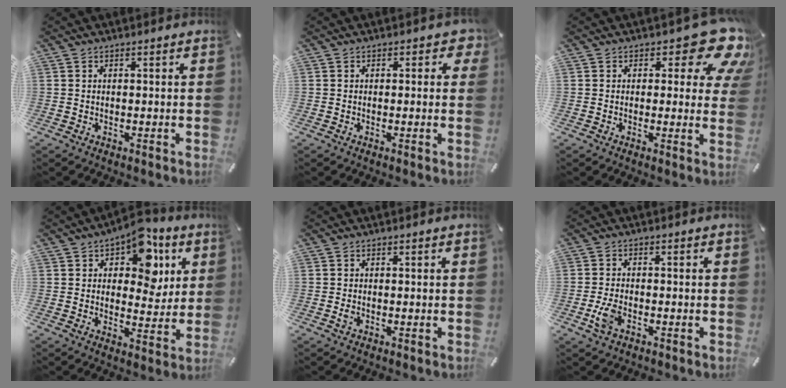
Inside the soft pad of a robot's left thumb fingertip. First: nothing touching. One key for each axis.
{"total": 2.1, "fx": 0.3, "fy": 1.5, "fz": 1.5, "tx": -0.013, "ty": 0.001, "tz": 0.001}
{"total": 12.5, "fx": 6.5, "fy": 5.8, "fz": 9.0, "tx": -0.102, "ty": -0.045, "tz": 0.110}
{"total": 12.6, "fx": 6.0, "fy": 8.0, "fz": 7.6, "tx": -0.096, "ty": -0.029, "tz": 0.103}
{"total": 1.2, "fx": -0.2, "fy": 0.7, "fz": 0.9, "tx": -0.024, "ty": -0.002, "tz": -0.007}
{"total": 4.6, "fx": -1.8, "fy": 2.4, "fz": 3.5, "tx": -0.083, "ty": 0.000, "tz": -0.036}